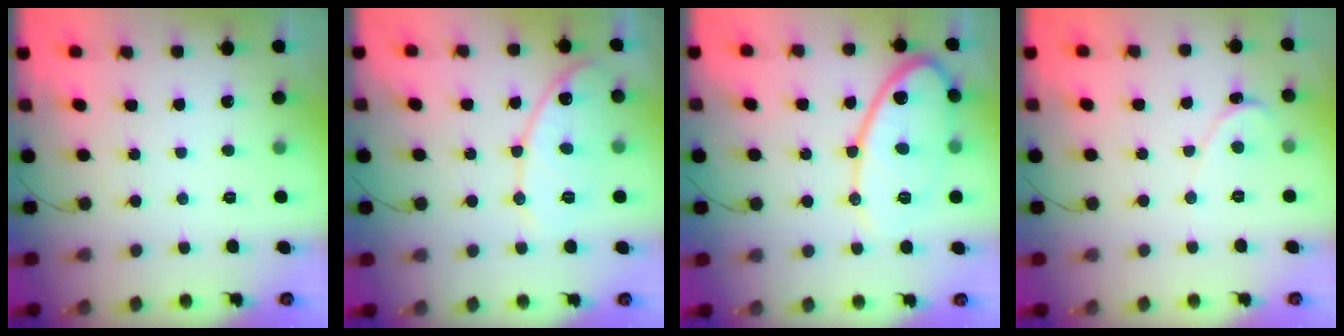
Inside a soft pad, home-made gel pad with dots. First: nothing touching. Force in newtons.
{"total": 12.2, "press": 12.1, "slide": 1.0}
{"total": 14.8, "press": 14.8, "slide": 1.3}
{"total": 0.6, "press": 0.6, "slide": 0.1}